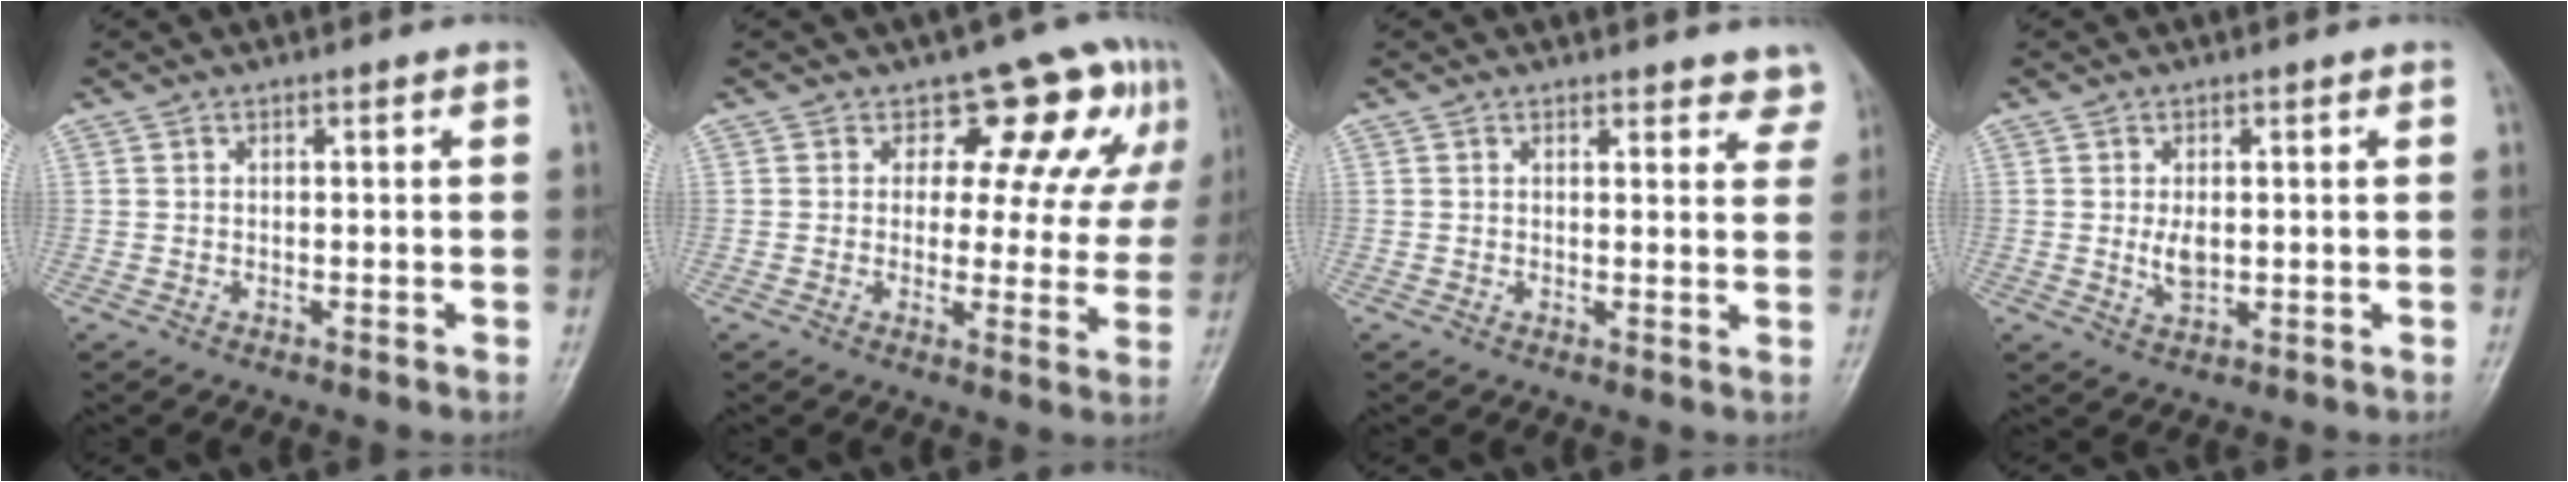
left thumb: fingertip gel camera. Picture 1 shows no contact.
{"total": 11.2, "force": [6.4, 6.7, 6.3], "torque": [-0.026, -0.028, 0.064]}
{"total": 4.3, "force": [3.8, 1.8, 1.1], "torque": [0.022, -0.020, 0.030]}
{"total": 3.5, "force": [0.2, 2.0, 2.8], "torque": [-0.047, -0.007, 0.007]}